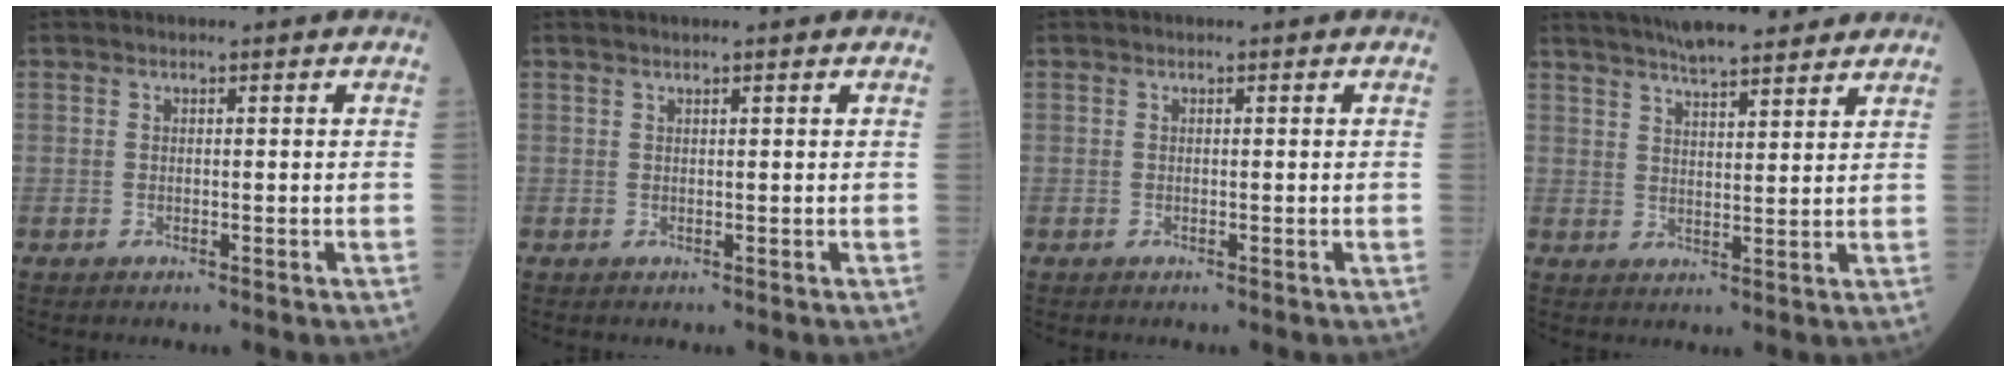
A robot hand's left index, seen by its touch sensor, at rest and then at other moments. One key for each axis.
{"total": 1.6, "fx": 1.3, "fy": -0.3, "fz": 0.8, "tx": -0.016, "ty": 0.017, "tz": 0.025}
{"total": 0.0}
{"total": 12.0, "fx": 10.3, "fy": 1.6, "fz": 6.0, "tx": -0.094, "ty": 0.019, "tz": 0.152}